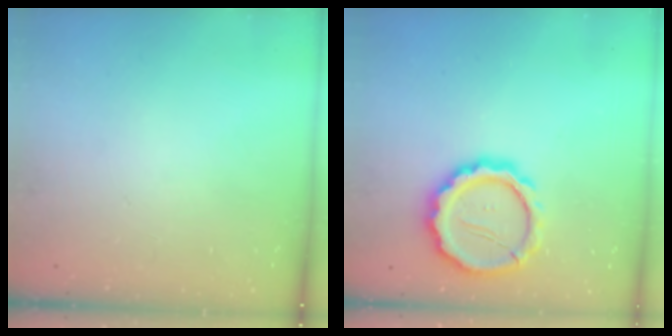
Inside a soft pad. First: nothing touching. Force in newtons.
{"total": 15.3, "press": 15.0, "slide": 2.8}